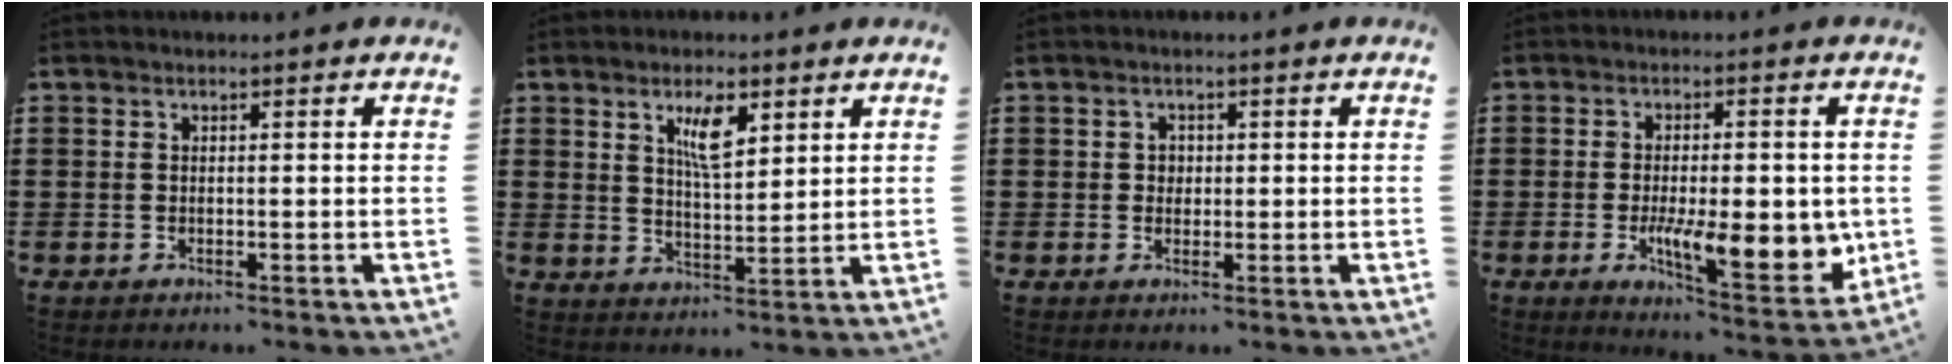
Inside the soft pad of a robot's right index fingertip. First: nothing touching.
{"total": 5.8, "force": [3.0, 1.9, 4.6], "torque": [-0.083, 0.000, 0.048]}
{"total": 1.4, "force": [0.2, 1.3, 0.5], "torque": [-0.013, 0.007, 0.002]}
{"total": 11.6, "force": [-2.3, 4.5, 10.5], "torque": [-0.144, -0.015, -0.030]}